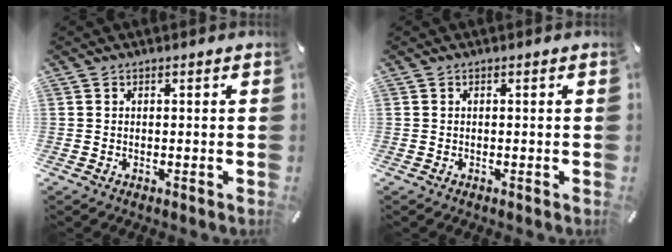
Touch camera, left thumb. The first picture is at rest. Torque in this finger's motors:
{"motor_torque": [-0.09, 0.11, -0.03, -0.05, 0.00]}